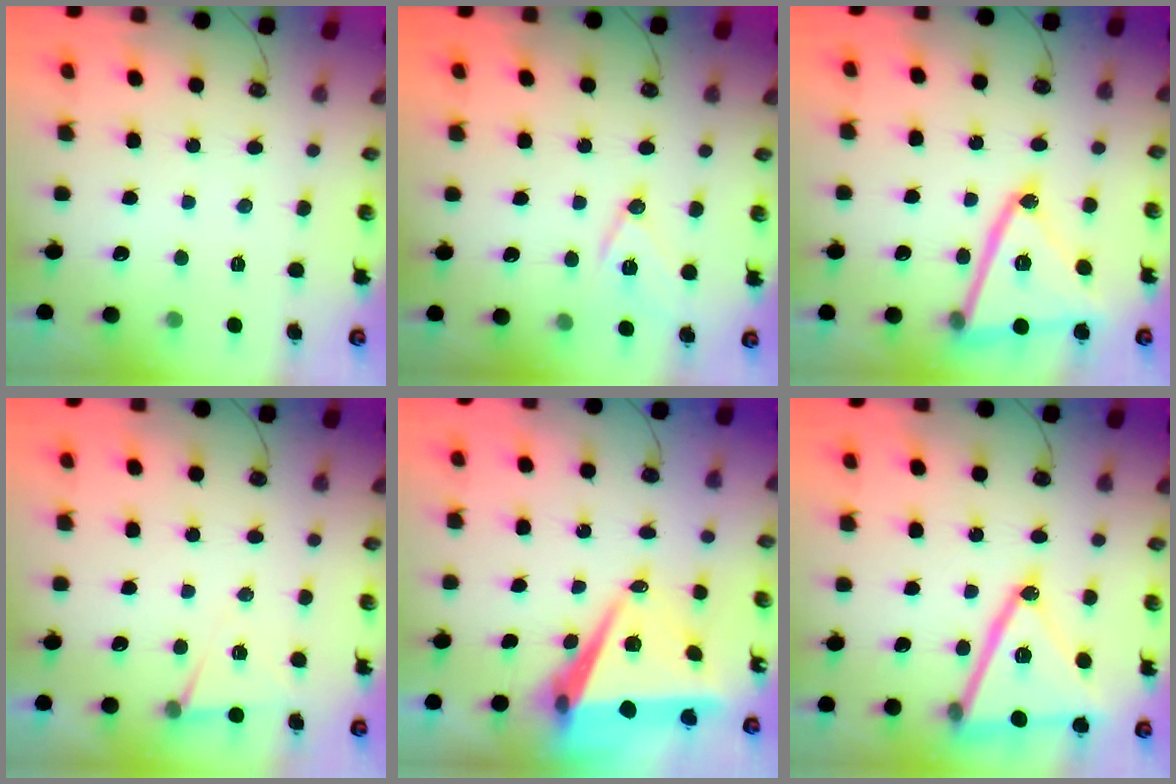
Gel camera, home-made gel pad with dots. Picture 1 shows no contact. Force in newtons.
{"total": 12.1, "press": 11.6, "slide": 3.4}
{"total": 21.1, "press": 21.0, "slide": 1.8}
{"total": 6.2, "press": 4.2, "slide": 4.5}
{"total": 10.1, "press": 9.3, "slide": 3.9}
{"total": 21.7, "press": 21.5, "slide": 3.3}